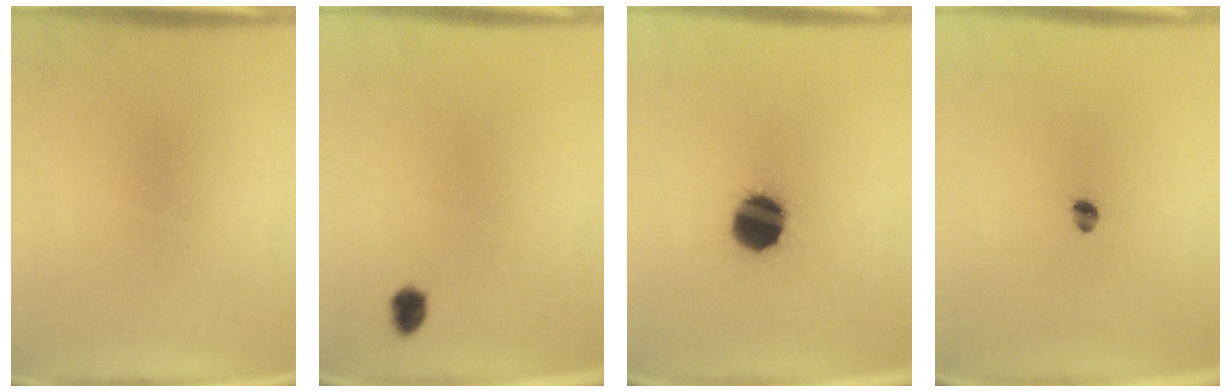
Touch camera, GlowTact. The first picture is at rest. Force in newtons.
{"total": 2.1}
{"total": 13.4}
{"total": 2.0}